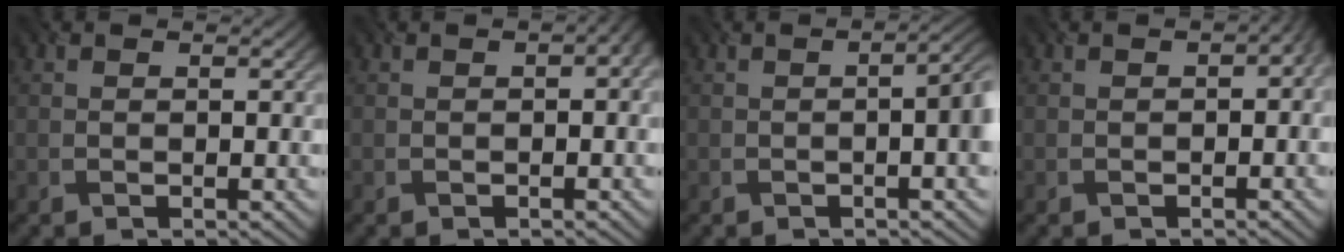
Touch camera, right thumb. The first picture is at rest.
{"total": 2.3, "force": [-0.1, 1.3, 1.9], "torque": [-0.024, -0.001, 0.002]}
{"total": 5.0, "force": [-0.5, 1.7, 4.7], "torque": [-0.058, 0.000, -0.003]}
{"total": 2.8, "force": [-0.3, 1.8, 2.2], "torque": [-0.023, -0.007, -0.003]}